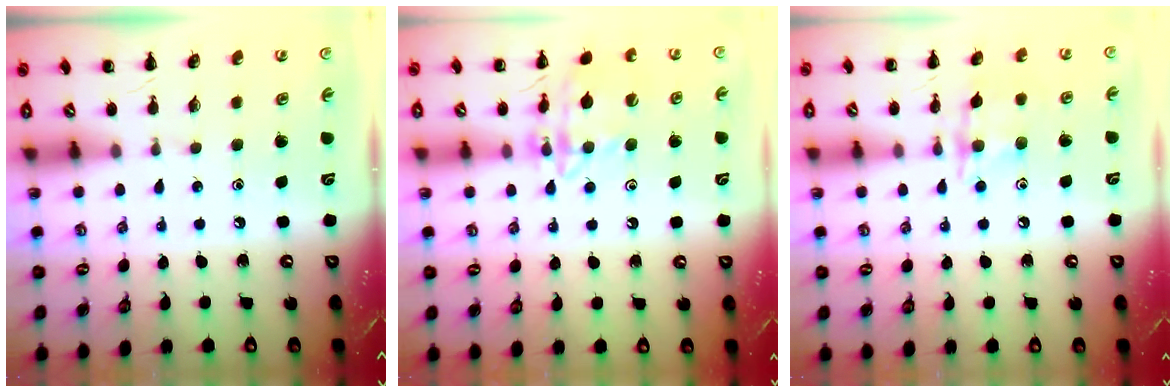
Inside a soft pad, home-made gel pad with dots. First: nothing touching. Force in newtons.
{"total": 14.2, "press": 14.2, "slide": 1.2}
{"total": 10.4, "press": 10.4, "slide": 0.5}